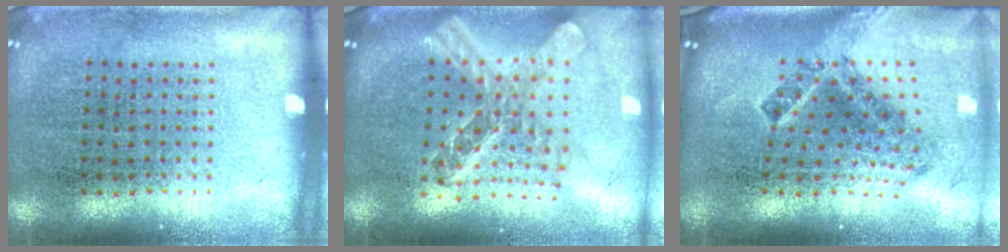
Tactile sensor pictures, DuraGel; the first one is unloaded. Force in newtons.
{"total": 2.3, "press": 1.8, "slide": 1.5}
{"total": 2.5, "press": 1.5, "slide": 2.0}